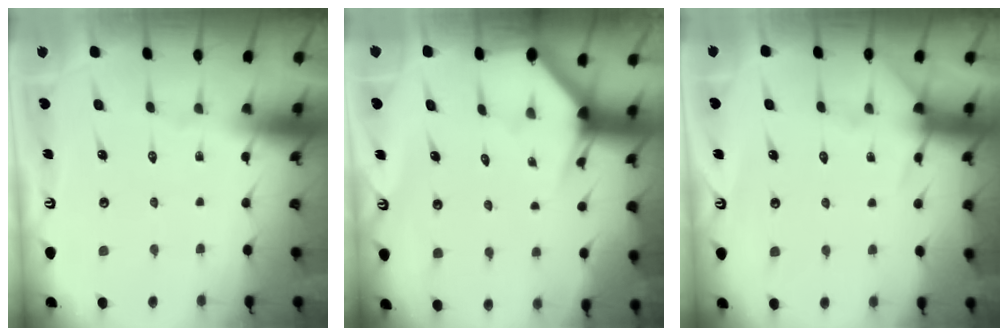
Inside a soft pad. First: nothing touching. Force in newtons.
{"total": 2.9, "press": 2.9, "slide": 0.1}
{"total": 5.7, "press": 5.7, "slide": 0.8}